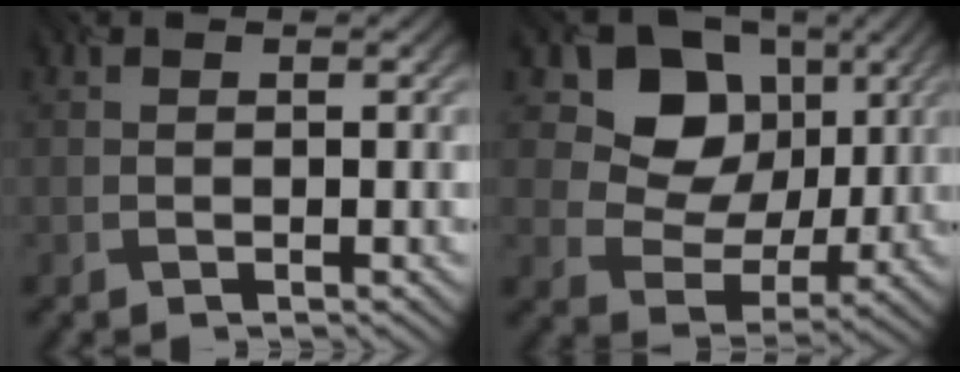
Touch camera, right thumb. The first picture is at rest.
{"total": 10.4, "force": [4.5, 8.5, 4.0], "torque": [-0.091, 0.007, 0.077]}